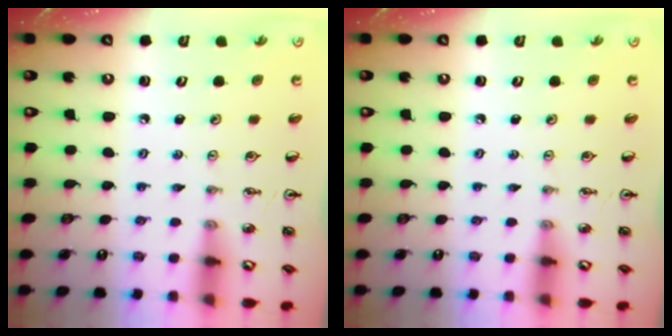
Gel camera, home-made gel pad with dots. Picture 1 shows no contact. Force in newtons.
{"total": 0.0}